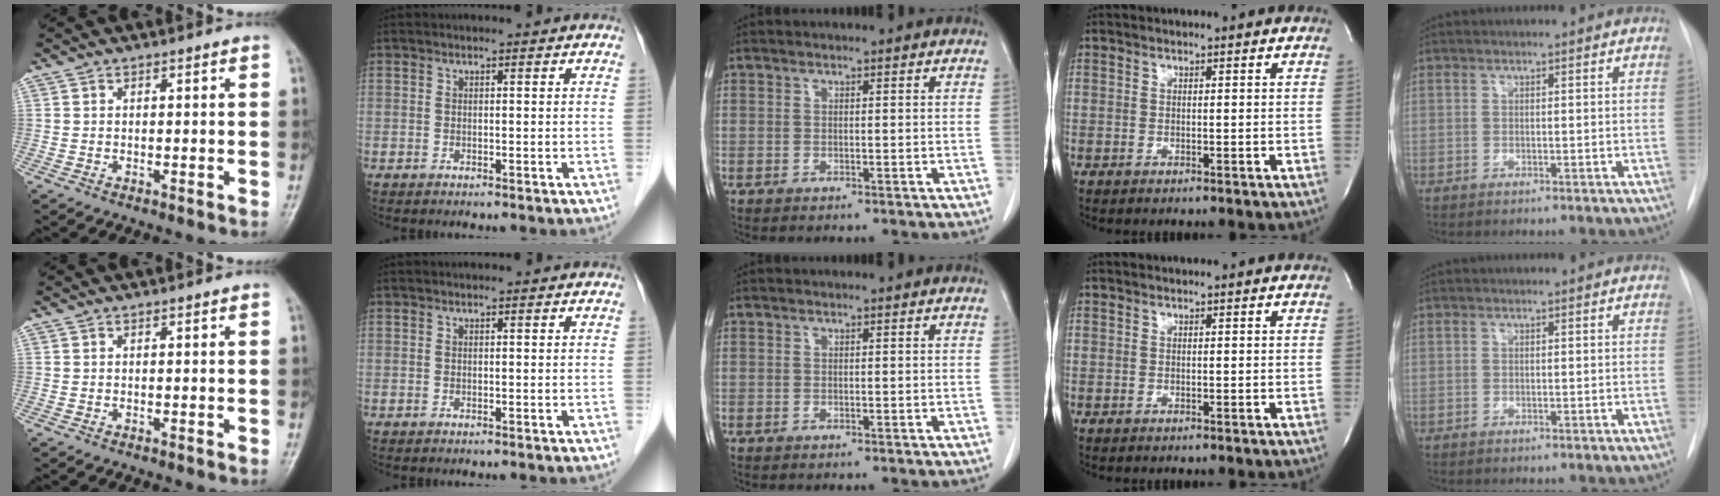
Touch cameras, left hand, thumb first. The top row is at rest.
{}